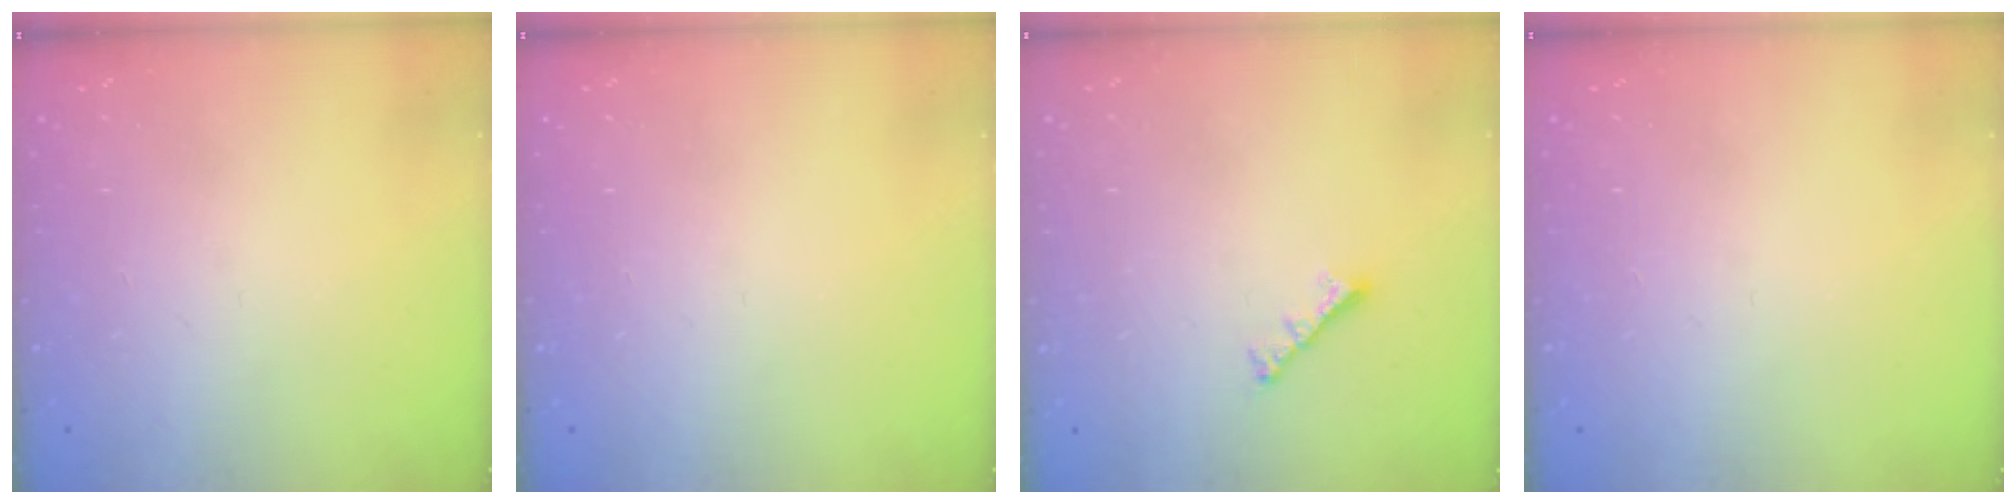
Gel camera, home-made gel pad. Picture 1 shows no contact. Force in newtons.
{"total": 0.0}
{"total": 2.8, "press": 2.7, "slide": 0.6}
{"total": 0.0}